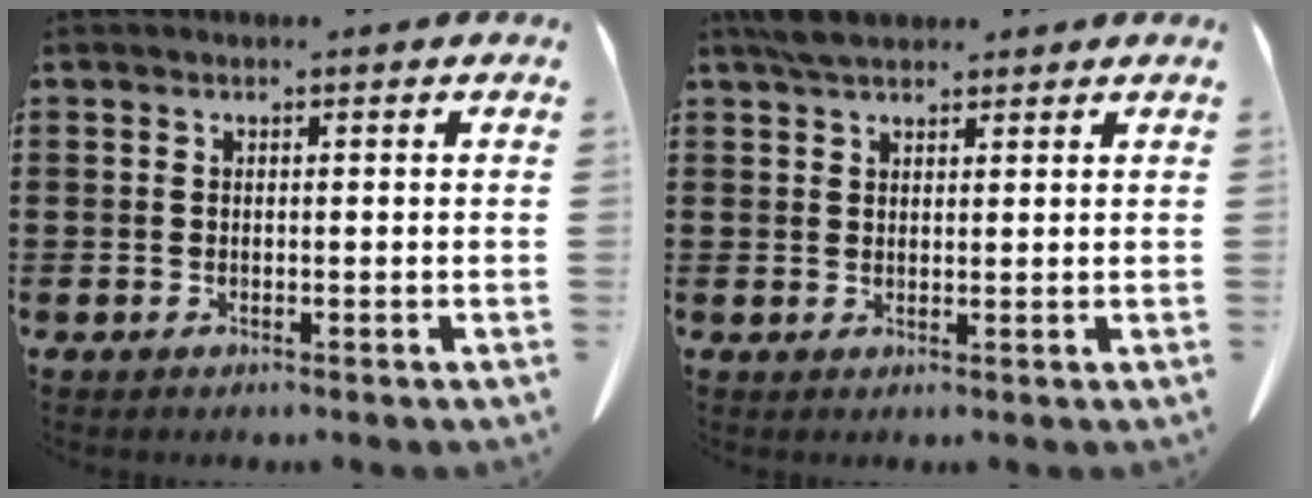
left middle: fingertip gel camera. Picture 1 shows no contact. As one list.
[{"total": 3.7, "force": [3.1, 1.1, 1.6], "torque": [-0.040, 0.000, 0.061]}]